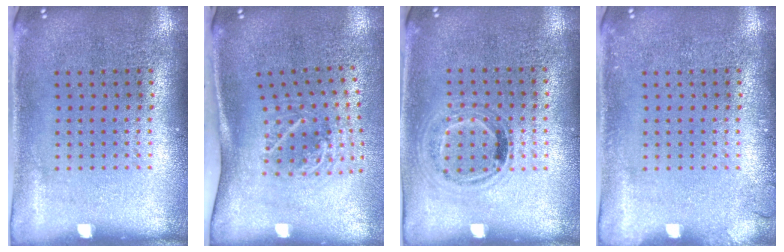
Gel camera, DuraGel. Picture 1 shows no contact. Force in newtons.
{"total": 1.9, "press": 1.2, "slide": 1.5}
{"total": 1.0, "press": 0.8, "slide": 0.6}
{"total": 0.9, "press": 0.9, "slide": 0.1}